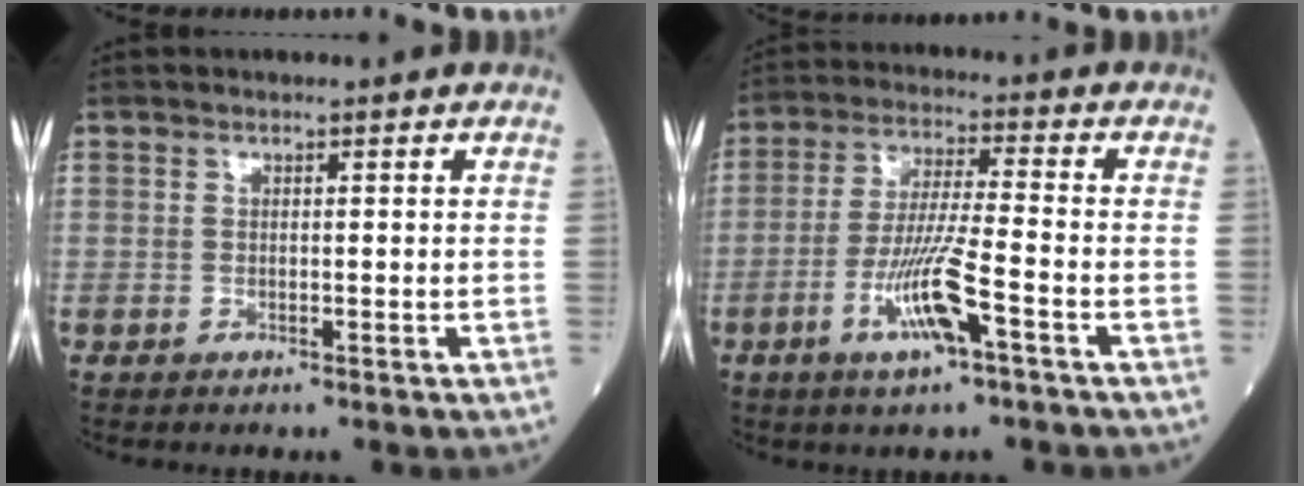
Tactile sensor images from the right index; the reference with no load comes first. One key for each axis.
{"total": 9.4, "fx": -4.1, "fy": 0.3, "fz": 8.5, "tx": -0.167, "ty": -0.009, "tz": -0.078}